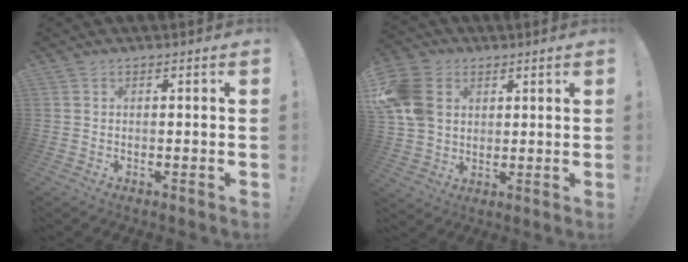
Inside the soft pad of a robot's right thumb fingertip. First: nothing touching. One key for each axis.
{"total": 14.5, "fx": 3.8, "fy": 11.6, "fz": 7.8, "tx": -0.149, "ty": -0.004, "tz": 0.081}